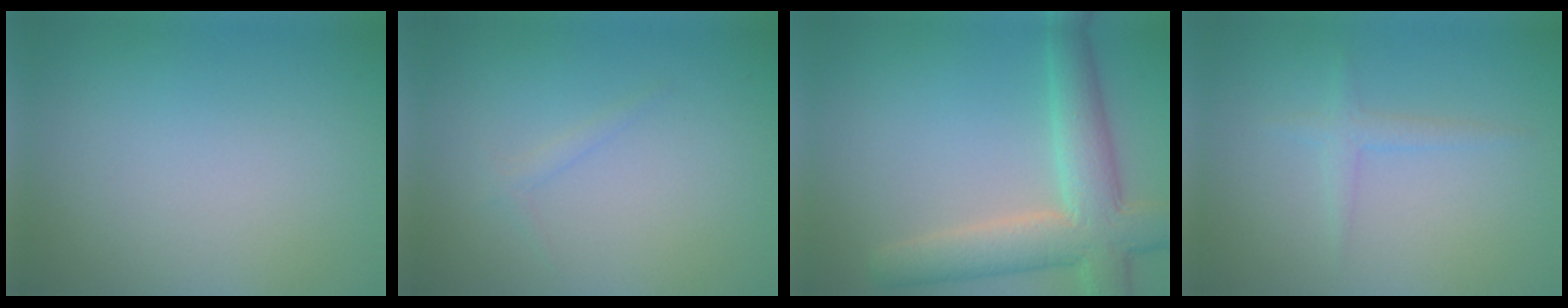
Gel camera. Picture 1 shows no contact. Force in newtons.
{"total": 0.8, "press": 0.8, "slide": 0.1}
{"total": 6.9, "press": 6.9, "slide": 0.6}
{"total": 1.4, "press": 1.4, "slide": 0.0}